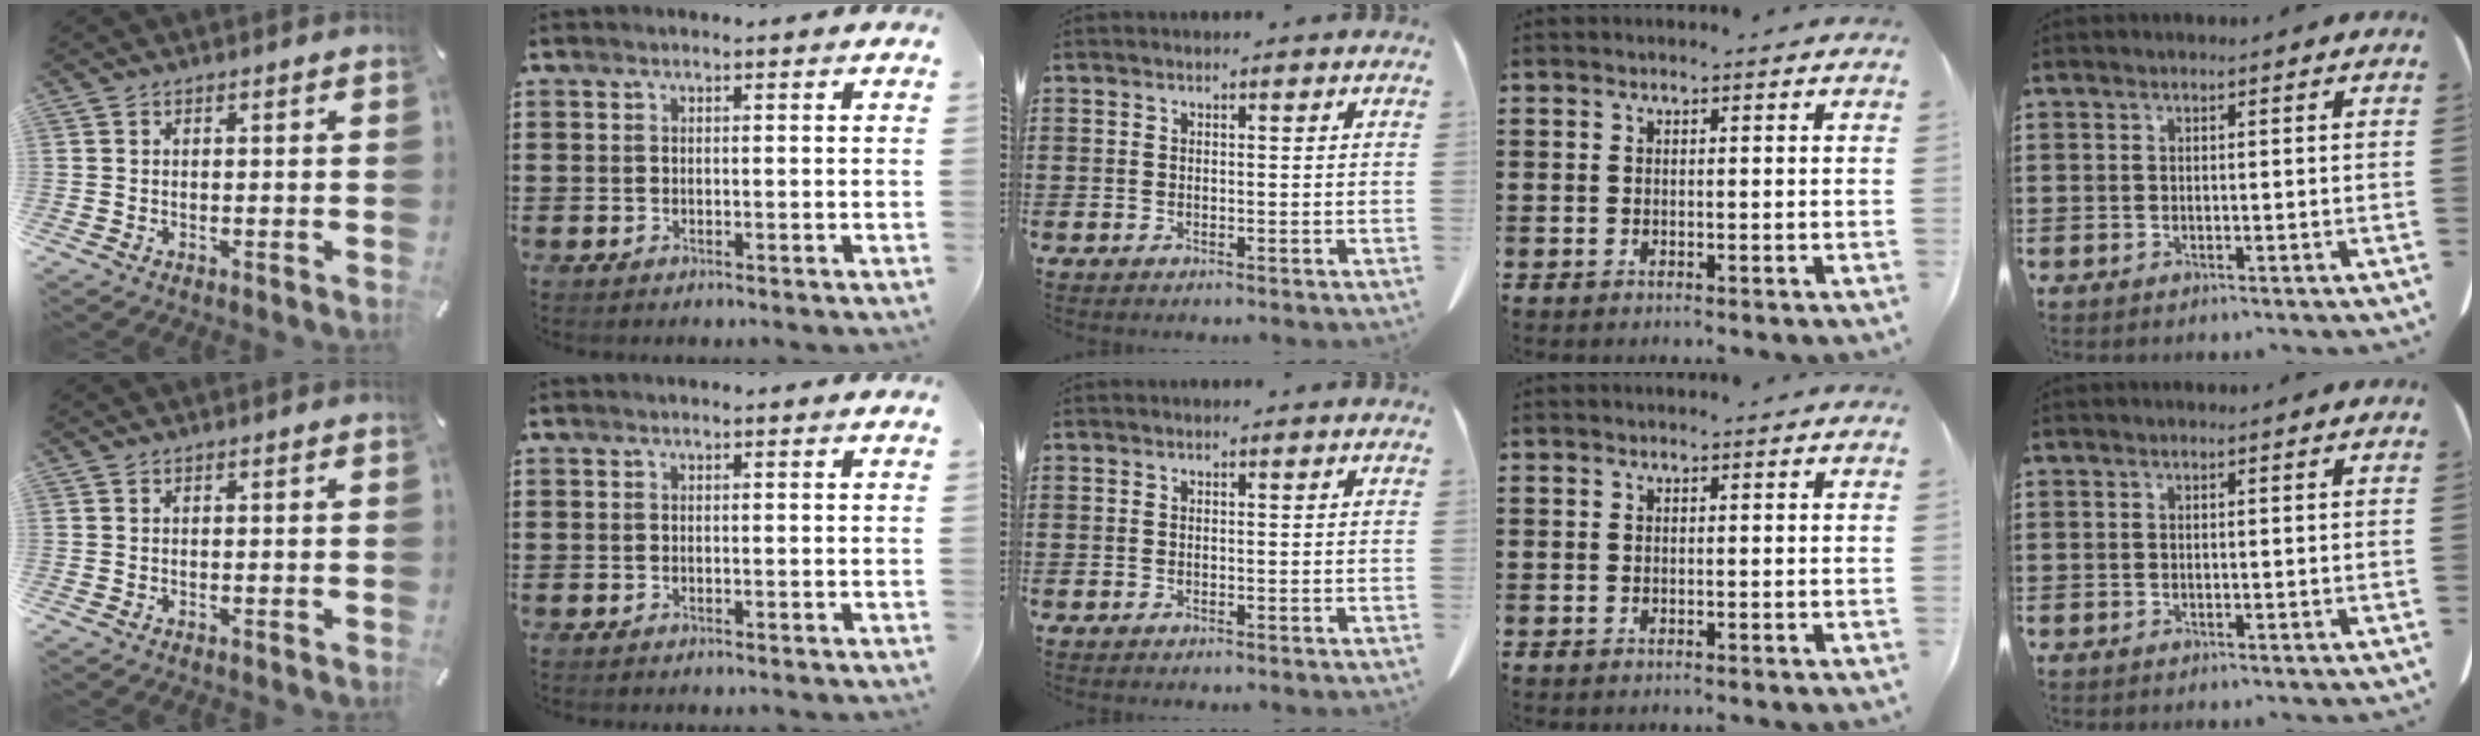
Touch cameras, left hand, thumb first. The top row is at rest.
{}